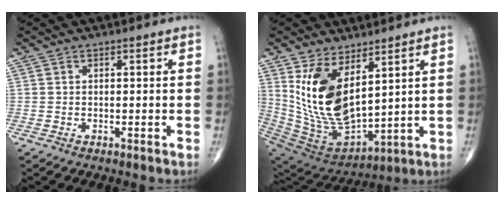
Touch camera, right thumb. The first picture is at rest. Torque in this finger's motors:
{"motor_torque": [-1.14, 2.40, 1.60, 0.85, 0.22]}